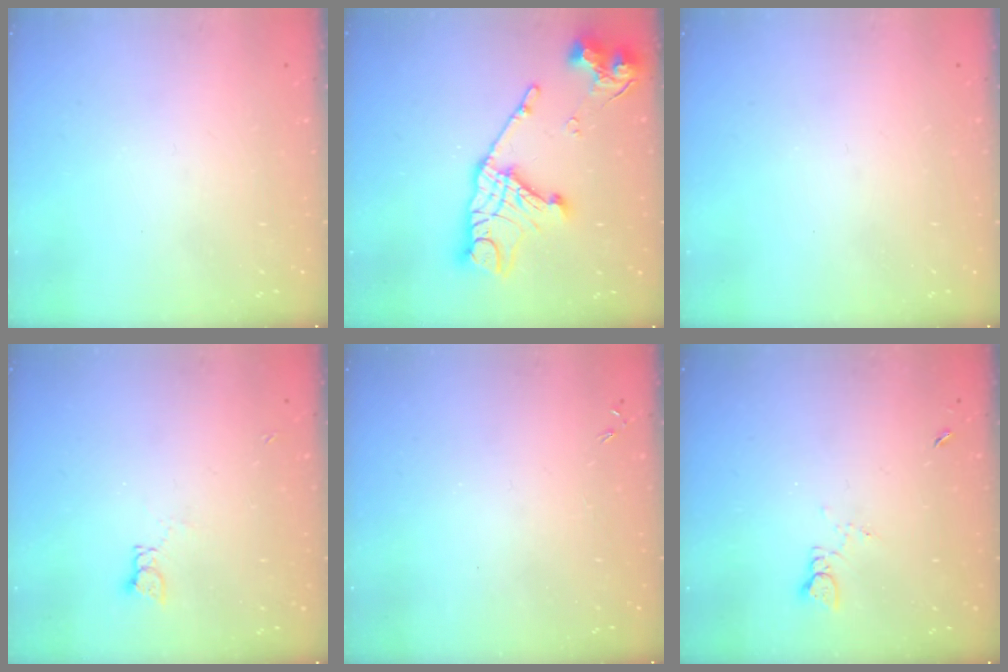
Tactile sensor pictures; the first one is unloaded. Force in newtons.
{"total": 18.2, "press": 18.1, "slide": 1.7}
{"total": 0.0}
{"total": 2.0, "press": 2.0, "slide": 0.3}
{"total": 0.0}
{"total": 1.8, "press": 1.7, "slide": 0.3}